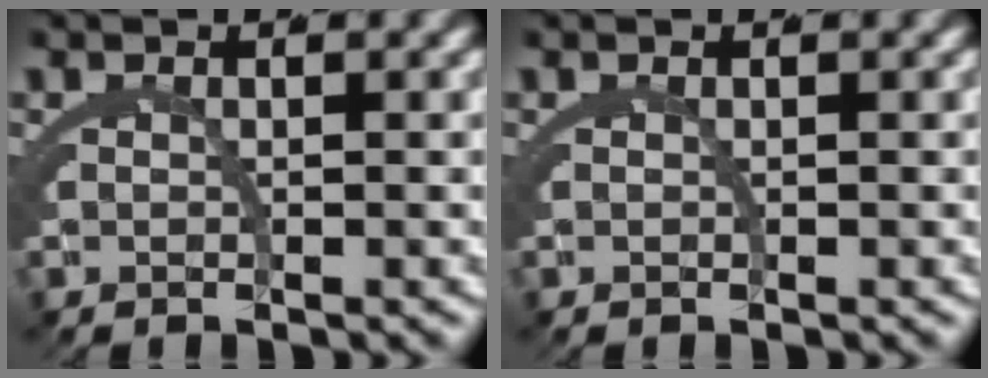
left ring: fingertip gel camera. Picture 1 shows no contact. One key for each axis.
{"total": 0.0}